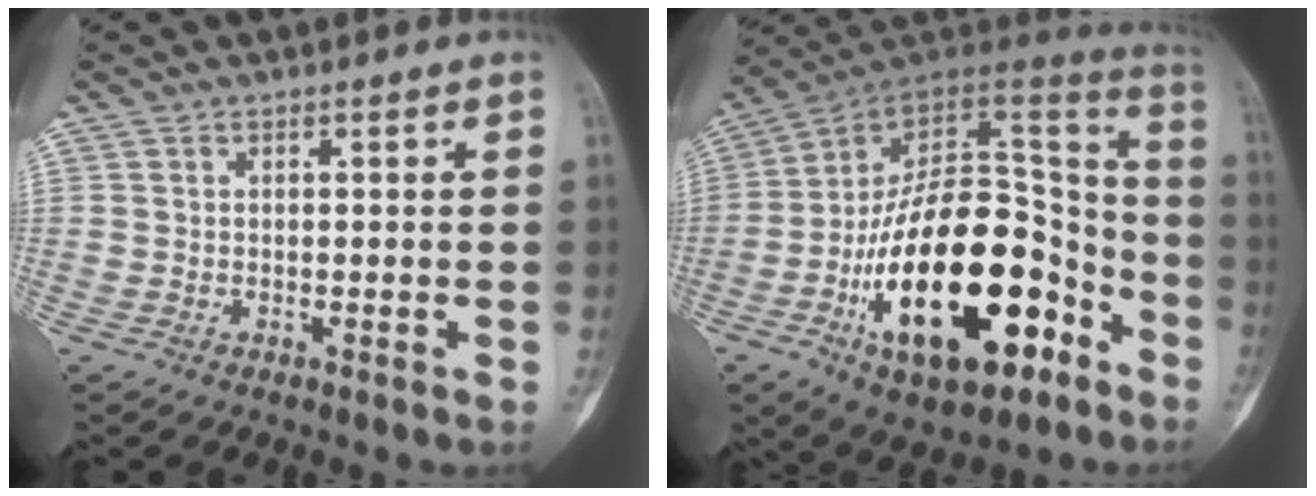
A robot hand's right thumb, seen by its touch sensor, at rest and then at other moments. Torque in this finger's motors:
{"motor_torque": [2.91, 2.10, 2.66, -0.11, 0.90]}